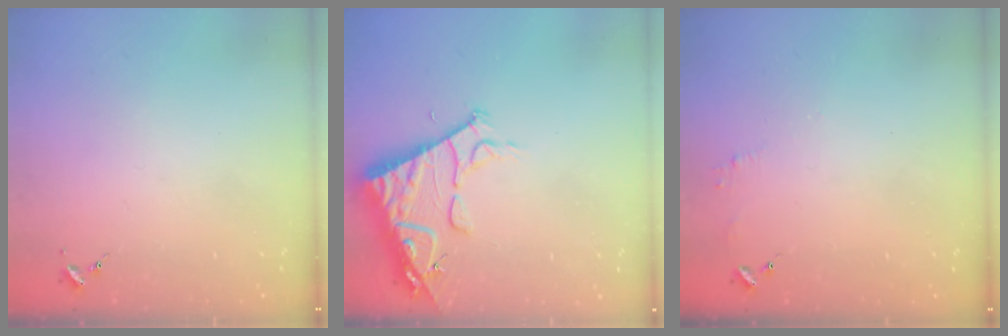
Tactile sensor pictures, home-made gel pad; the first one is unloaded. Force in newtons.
{"total": 13.9, "press": 13.8, "slide": 1.7}
{"total": 4.8, "press": 4.8, "slide": 0.4}